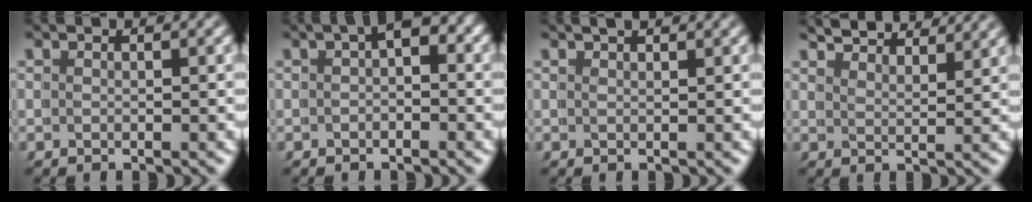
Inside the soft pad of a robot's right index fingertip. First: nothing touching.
{"total": 2.8, "force": [0.7, 1.5, 2.3], "torque": [-0.025, 0.008, 0.005]}
{"total": 1.3, "force": [1.1, -0.5, 0.5], "torque": [0.001, 0.007, 0.016]}
{"total": 4.9, "force": [4.8, -0.5, 0.7], "torque": [-0.004, 0.008, 0.076]}